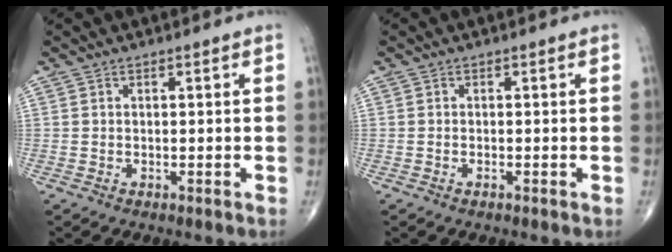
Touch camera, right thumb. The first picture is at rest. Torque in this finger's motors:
{"motor_torque": [-0.05, -0.01, -0.26, -0.24, -0.07]}